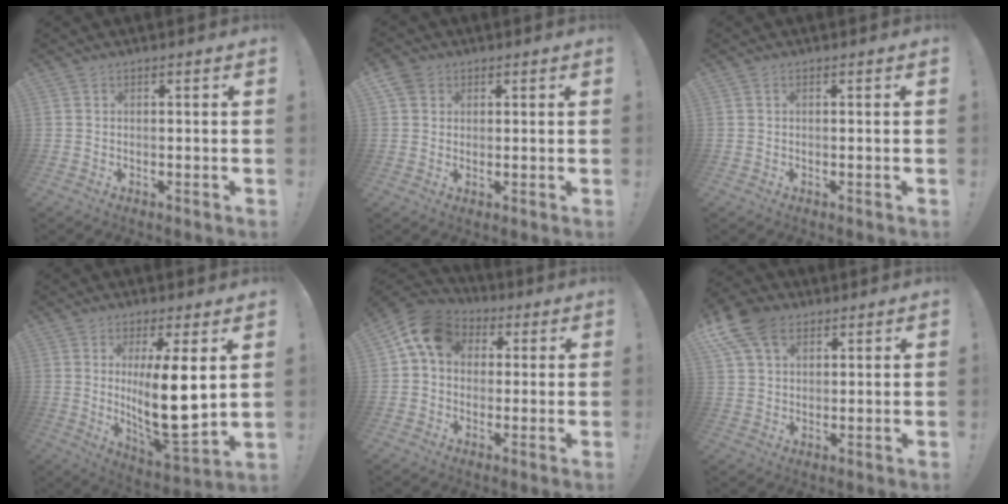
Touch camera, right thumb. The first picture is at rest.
{"total": 4.5, "force": [2.3, 3.7, 1.1], "torque": [-0.017, -0.008, 0.044]}
{"total": 0.0}
{"total": 15.8, "force": [2.9, 4.7, 14.8], "torque": [-0.241, -0.042, 0.047]}
{"total": 11.6, "force": [3.6, 8.9, 6.5], "torque": [-0.099, 0.004, 0.074]}
{"total": 12.3, "force": [6.6, 7.9, 6.6], "torque": [-0.127, -0.024, 0.127]}